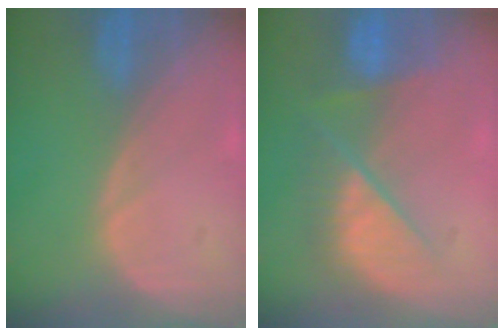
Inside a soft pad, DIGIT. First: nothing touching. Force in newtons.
{"total": 8.2, "press": 7.7, "slide": 2.9}